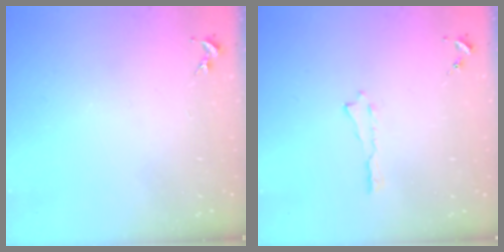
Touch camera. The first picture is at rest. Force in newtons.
{"total": 0.0}